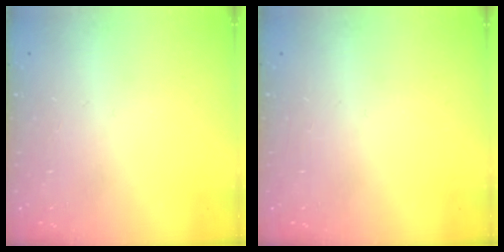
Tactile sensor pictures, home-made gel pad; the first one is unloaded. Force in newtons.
{"total": 0.0}